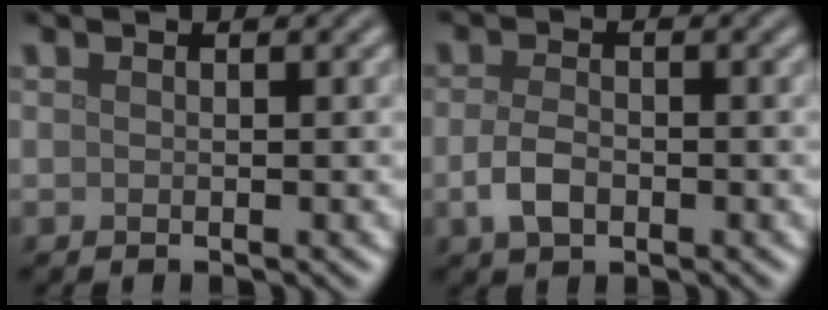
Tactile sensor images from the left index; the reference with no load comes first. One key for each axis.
{"total": 2.6, "fx": -0.8, "fy": 1.5, "fz": 1.9, "tx": -0.039, "ty": -0.002, "tz": -0.018}